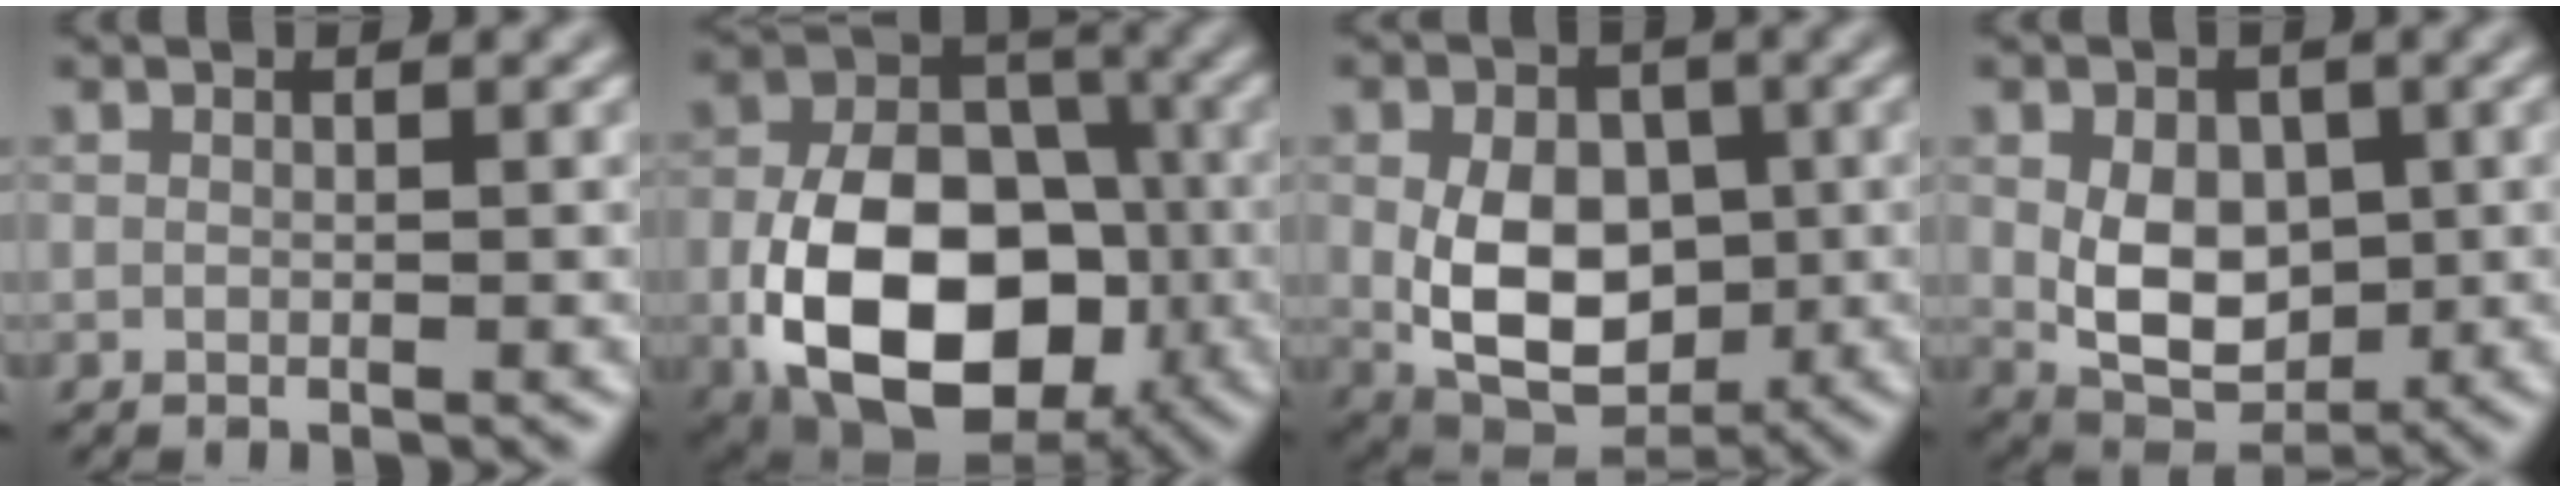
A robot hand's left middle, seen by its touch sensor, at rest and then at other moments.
{"total": 13.3, "force": [-3.9, 8.9, 9.1], "torque": [-0.165, -0.023, -0.073]}
{"total": 8.6, "force": [-0.3, 6.1, 6.1], "torque": [-0.114, -0.016, -0.001]}
{"total": 6.4, "force": [0.2, 4.6, 4.5], "torque": [-0.083, -0.011, 0.010]}